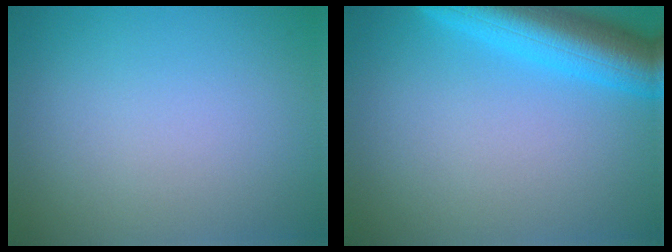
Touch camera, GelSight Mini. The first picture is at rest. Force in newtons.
{"total": 7.2, "press": 7.2, "slide": 0.4}